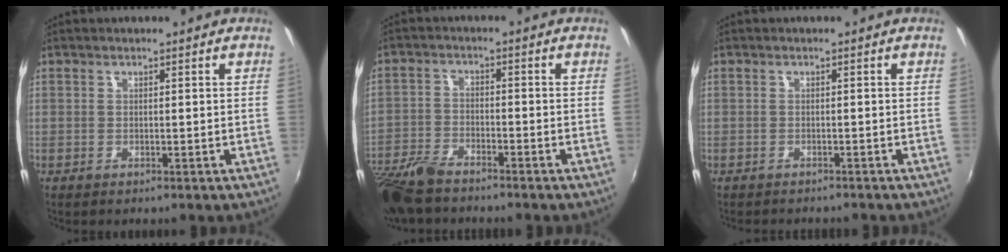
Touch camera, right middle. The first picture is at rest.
{"total": 9.5, "force": [-7.7, 3.0, 4.7], "torque": [-0.121, -0.019, -0.156]}
{"total": 2.7, "force": [-2.6, 0.6, 0.8], "torque": [-0.022, -0.012, -0.037]}